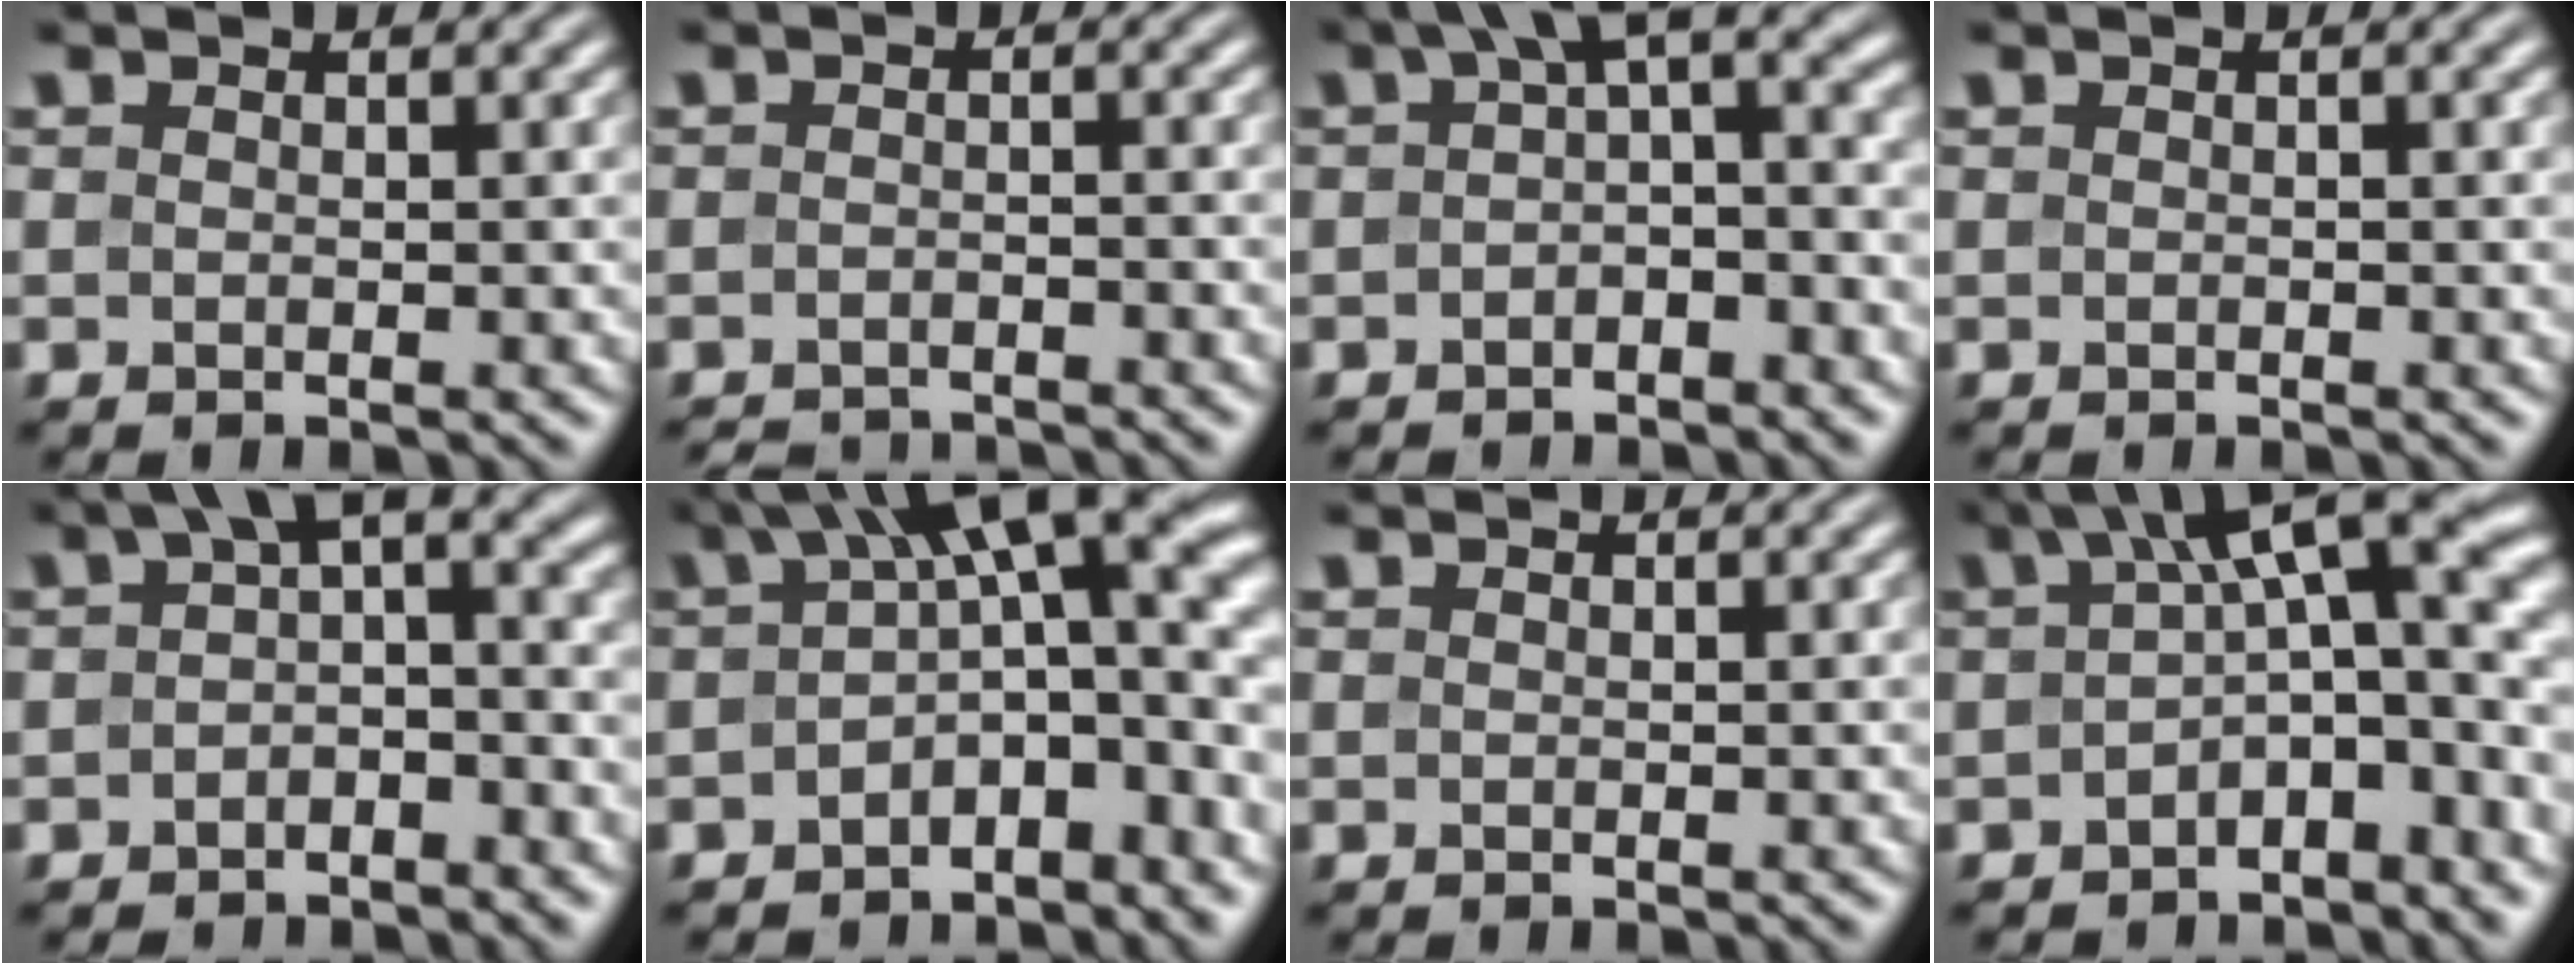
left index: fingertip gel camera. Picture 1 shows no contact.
{"total": 3.6, "force": [-3.5, 0.5, 0.9], "torque": [-0.014, -0.009, -0.057]}
{"total": 5.3, "force": [0.5, 2.4, 4.7], "torque": [-0.056, 0.015, -0.003]}
{"total": 0.6, "force": [0.0, 0.1, 0.5], "torque": [-0.009, 0.002, 0.000]}
{"total": 5.3, "force": [-0.2, 2.6, 4.6], "torque": [-0.056, 0.016, -0.018]}
{"total": 11.2, "force": [-0.5, 5.2, 9.9], "torque": [-0.120, 0.015, -0.019]}
{"total": 0.0}
{"total": 9.6, "force": [-0.3, 3.7, 8.8], "torque": [-0.115, 0.020, -0.016]}